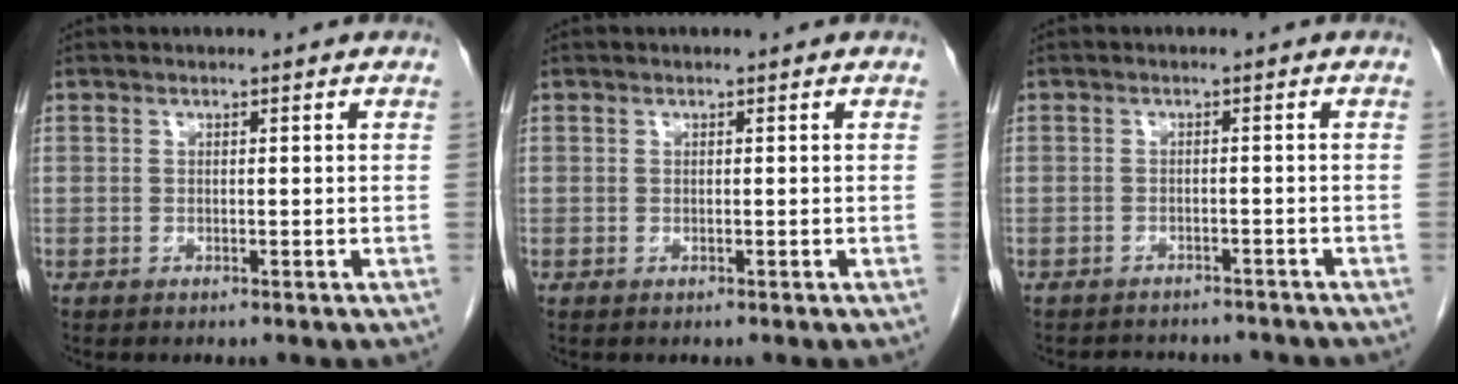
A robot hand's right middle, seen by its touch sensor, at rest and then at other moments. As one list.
[{"total": 0.0}, {"total": 7.0, "force": [-6.5, 2.3, 1.2], "torque": [-0.015, 0.007, -0.076]}]